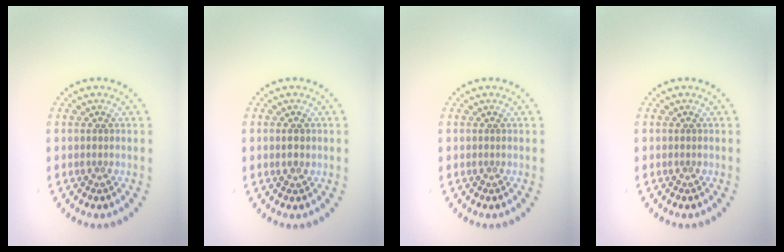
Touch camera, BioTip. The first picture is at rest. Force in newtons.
{"total": 1.1, "press": 1.1, "slide": 0.2}
{"total": 0.0}
{"total": 0.0}